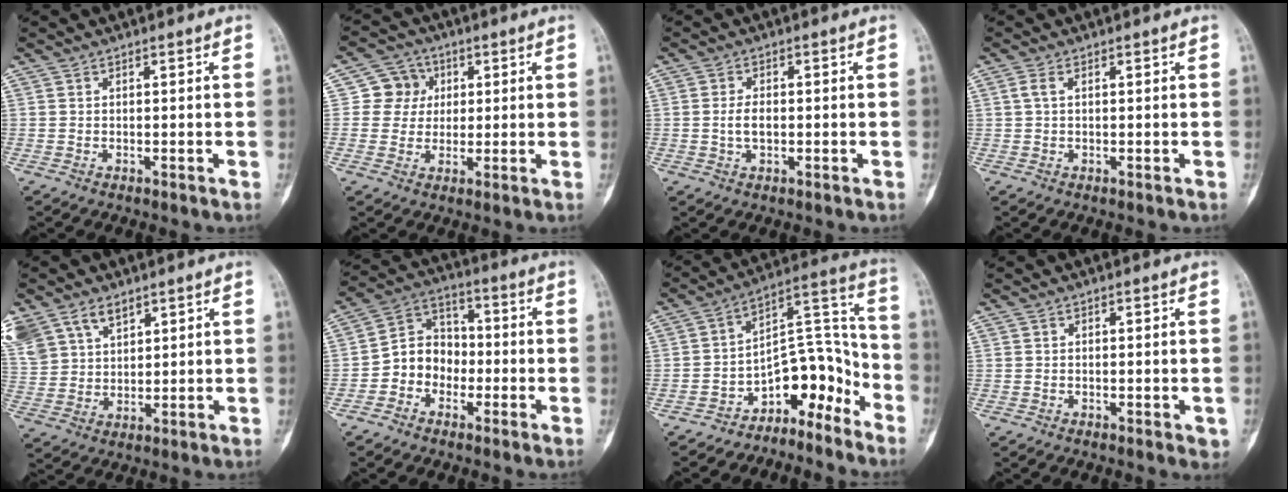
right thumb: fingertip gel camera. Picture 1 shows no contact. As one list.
[{"total": 6.4, "force": [1.3, 6.1, 1.4], "torque": [0.015, 0.008, 0.014]}, {"total": 3.2, "force": [-0.4, 1.9, 2.6], "torque": [-0.050, 0.007, -0.009]}, {"total": 1.6, "force": [0.4, 0.8, 1.3], "torque": [-0.038, 0.010, 0.011]}, {"total": 16.0, "force": [9.0, 10.8, 7.7], "torque": [-0.189, 0.014, 0.188]}, {"total": 8.8, "force": [-2.6, 7.5, 3.9], "torque": [-0.033, 0.041, -0.061]}, {"total": 11.9, "force": [-8.3, 6.8, 5.2], "torque": [-0.029, 0.138, -0.135]}, {"total": 1.6, "force": [-0.2, 0.9, 1.3], "torque": [-0.007, -0.001, -0.003]}]